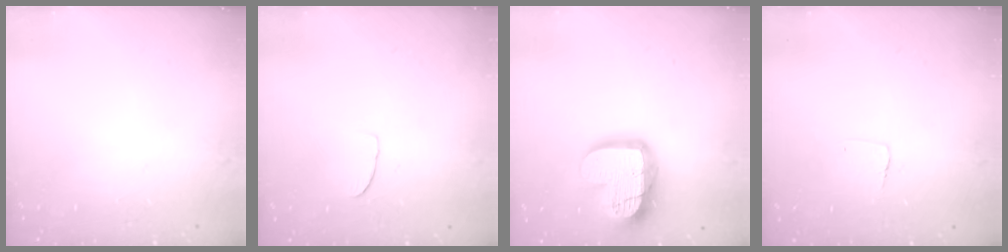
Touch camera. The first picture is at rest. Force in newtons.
{"total": 4.2, "press": 4.2, "slide": 0.4}
{"total": 16.9, "press": 16.9, "slide": 1.3}
{"total": 3.1, "press": 3.1, "slide": 0.3}